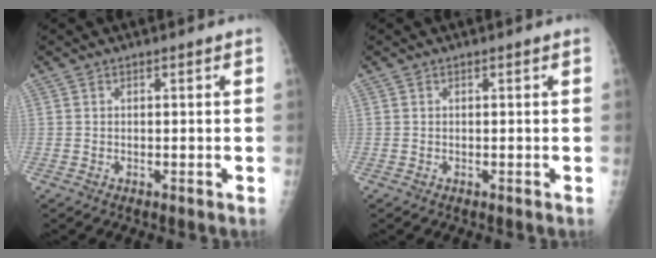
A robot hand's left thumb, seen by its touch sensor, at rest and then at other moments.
{"total": 0.0}